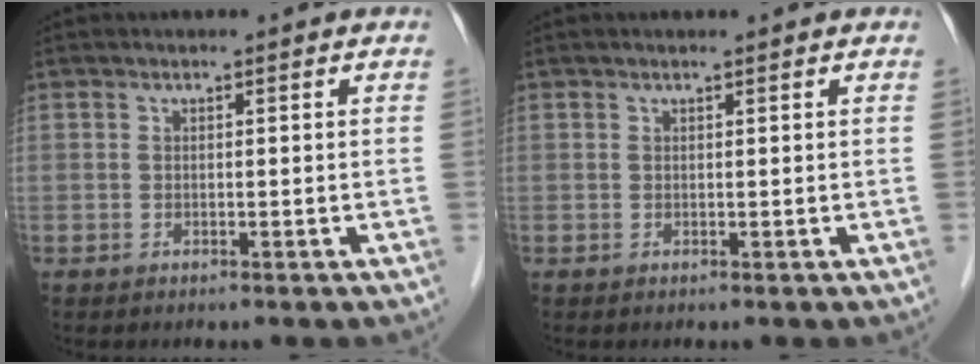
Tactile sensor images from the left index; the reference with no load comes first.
{"total": 0.5, "force": [0.5, 0.0, 0.3], "torque": [-0.009, 0.002, 0.008]}